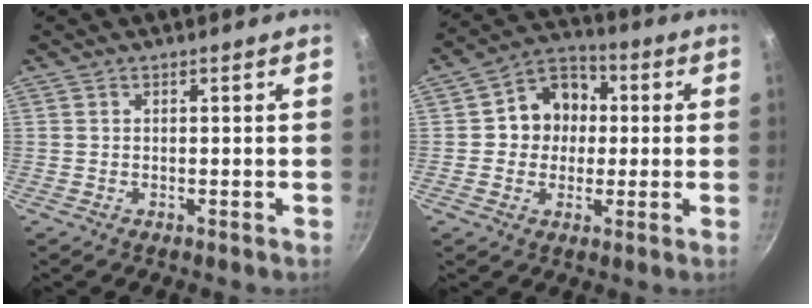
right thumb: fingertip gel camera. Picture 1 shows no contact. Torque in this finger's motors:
{"motor_torque": [0.15, -0.22, -0.28, -0.01, 0.20]}